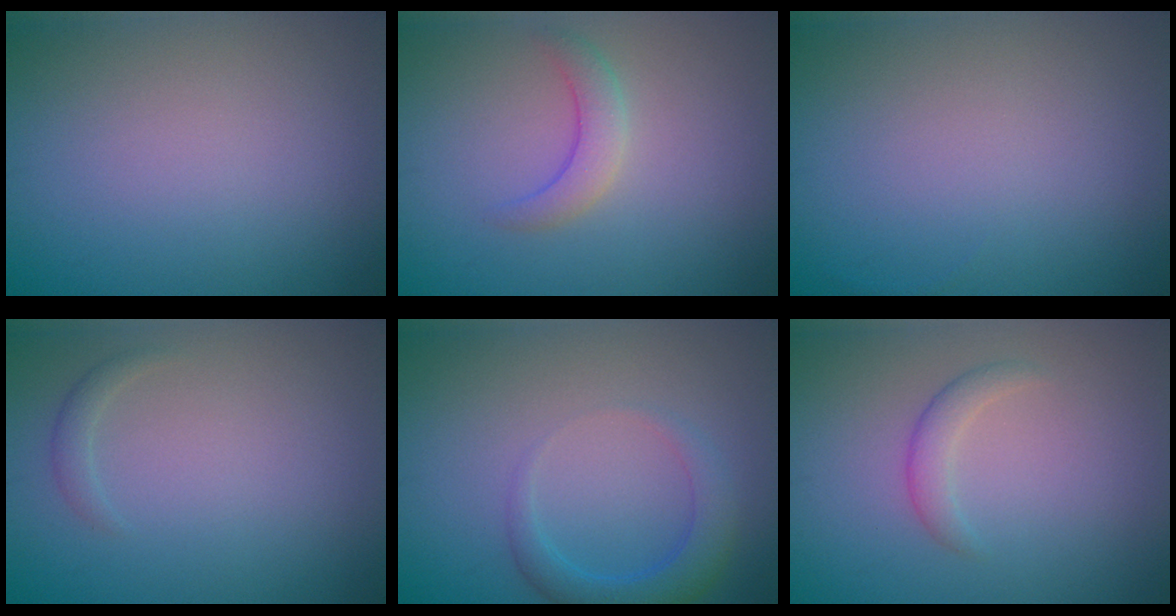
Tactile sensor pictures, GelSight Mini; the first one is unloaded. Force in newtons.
{"total": 2.2, "press": 2.2, "slide": 0.2}
{"total": 0.0}
{"total": 0.9, "press": 0.9, "slide": 0.1}
{"total": 2.9, "press": 2.9, "slide": 0.2}
{"total": 1.6, "press": 1.6, "slide": 0.1}